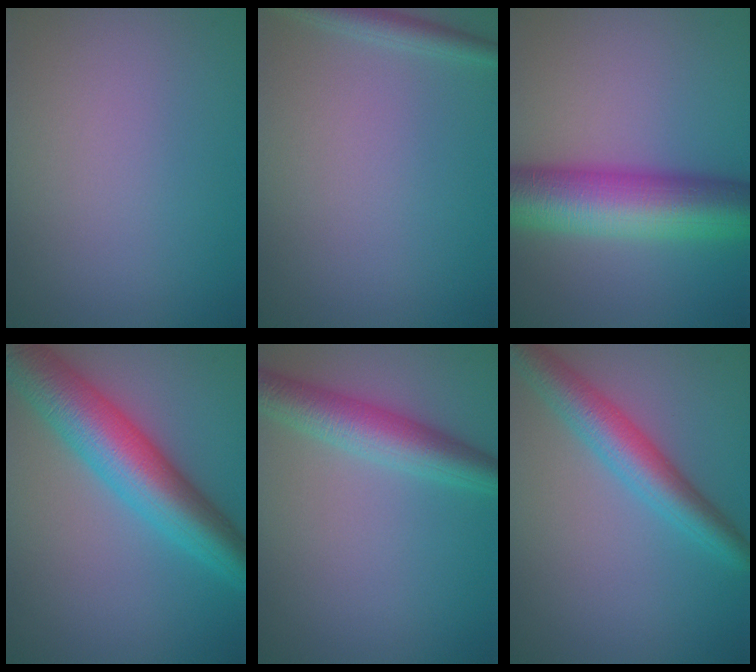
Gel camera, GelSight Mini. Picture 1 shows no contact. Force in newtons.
{"total": 1.8, "press": 1.8, "slide": 0.1}
{"total": 10.1, "press": 10.1, "slide": 0.1}
{"total": 8.5, "press": 8.5, "slide": 0.2}
{"total": 4.6, "press": 4.6, "slide": 0.1}
{"total": 4.7, "press": 4.7, "slide": 0.2}